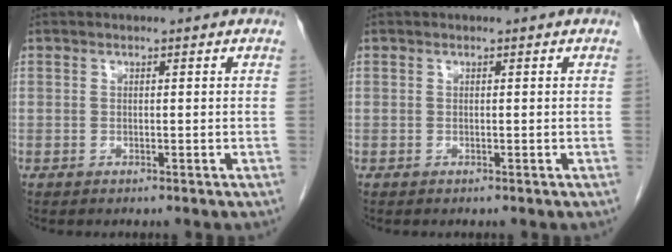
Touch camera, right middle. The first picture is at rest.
{"total": 0.0}